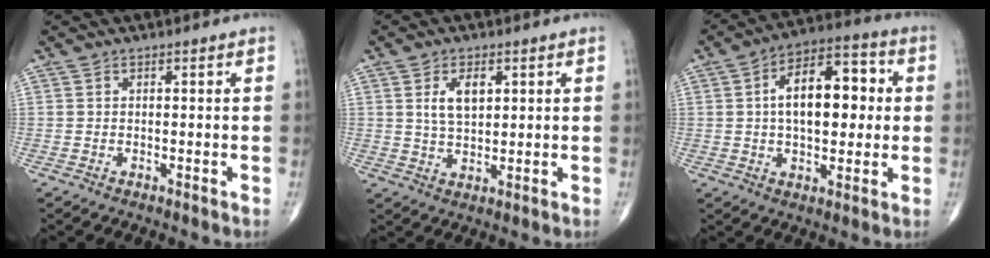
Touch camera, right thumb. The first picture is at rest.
{"total": 5.7, "force": [1.9, 3.1, 4.4], "torque": [-0.071, -0.010, 0.038]}
{"total": 15.4, "force": [1.9, 8.1, 12.9], "torque": [-0.177, 0.023, 0.025]}